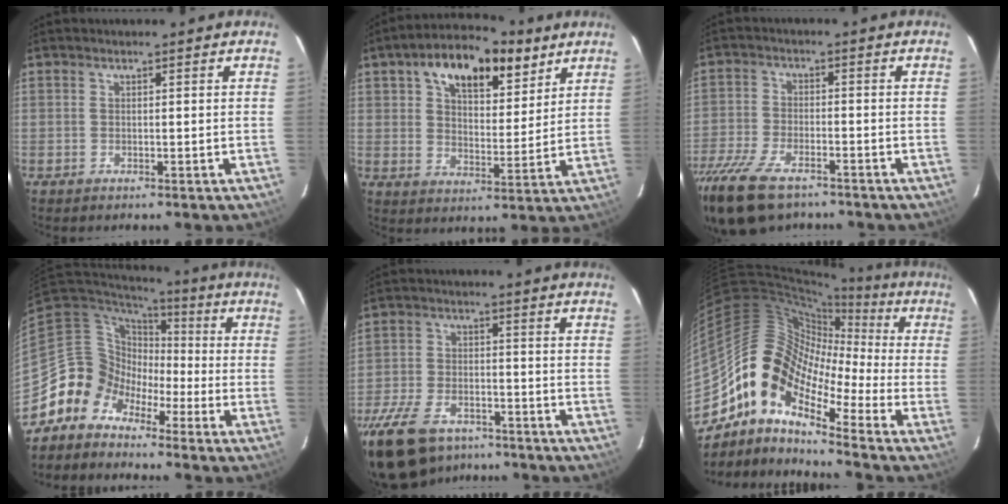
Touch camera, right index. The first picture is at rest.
{"total": 15.3, "force": [8.5, 7.7, 10.2], "torque": [-0.166, 0.023, 0.135]}
{"total": 13.7, "force": [-10.2, 5.7, 7.2], "torque": [-0.178, -0.033, -0.191]}
{"total": 8.1, "force": [-4.5, 6.7, -0.5], "torque": [0.002, 0.048, -0.107]}
{"total": 17.1, "force": [-12.2, 9.0, 7.9], "torque": [-0.194, -0.009, -0.201]}
{"total": 15.1, "force": [-7.6, 7.5, 10.7], "torque": [-0.176, 0.007, -0.167]}